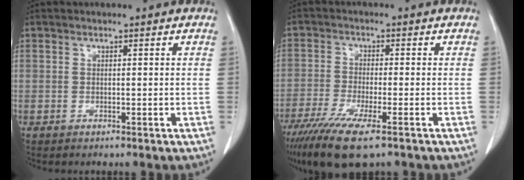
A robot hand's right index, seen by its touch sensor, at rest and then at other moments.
{"total": 10.3, "force": [-7.0, 1.4, 7.4], "torque": [-0.133, -0.026, -0.114]}